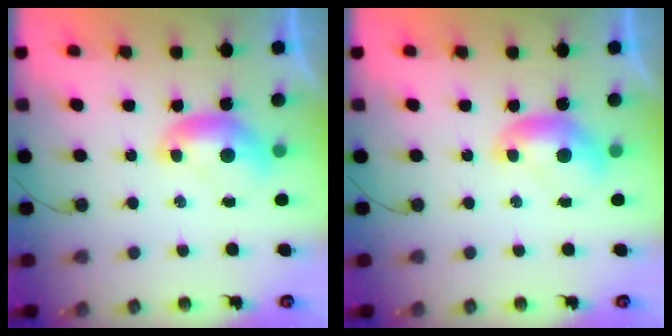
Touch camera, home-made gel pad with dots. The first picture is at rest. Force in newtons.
{"total": 0.0}